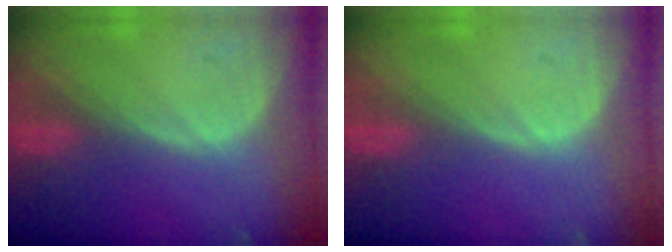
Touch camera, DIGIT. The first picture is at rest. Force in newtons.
{"total": 0.0}